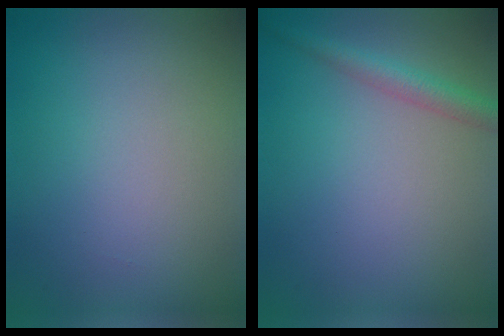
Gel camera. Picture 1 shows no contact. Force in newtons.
{"total": 2.4, "press": 2.4, "slide": 0.1}